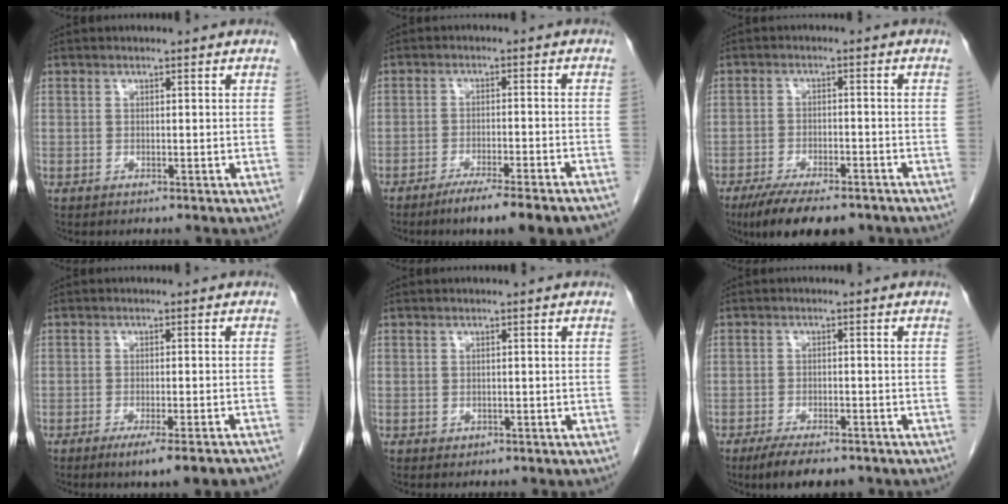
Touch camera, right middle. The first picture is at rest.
{"total": 11.0, "force": [-8.8, 0.3, 6.6], "torque": [-0.074, -0.016, -0.129]}
{"total": 11.2, "force": [-8.5, 3.6, 6.3], "torque": [-0.091, -0.012, -0.130]}
{"total": 10.1, "force": [-8.2, 0.6, 5.9], "torque": [-0.057, -0.010, -0.112]}
{"total": 0.7, "force": [-0.2, 0.6, 0.3], "torque": [-0.007, 0.000, 0.001]}
{"total": 6.7, "force": [-5.2, 2.2, 3.7], "torque": [-0.058, -0.008, -0.080]}